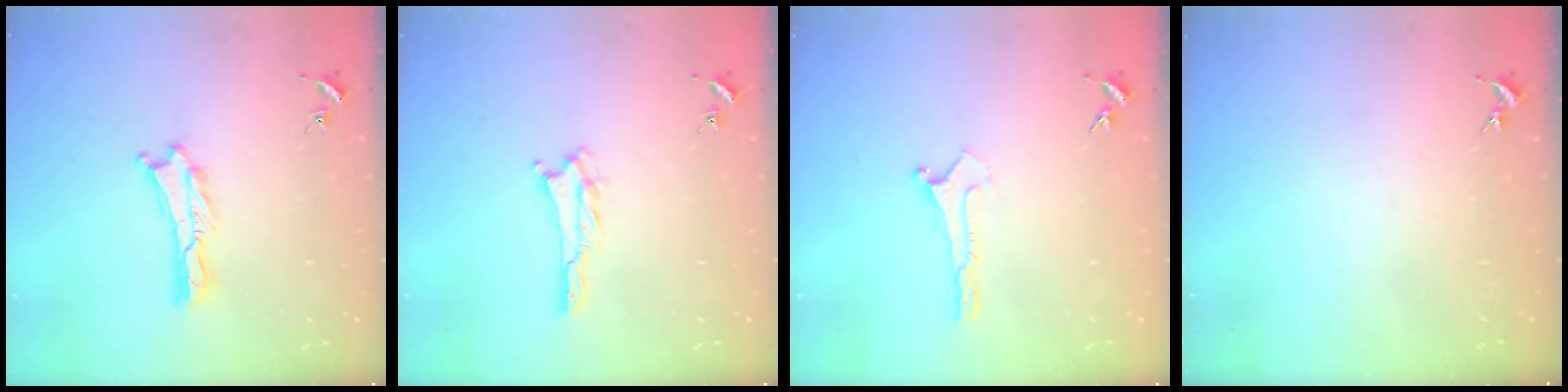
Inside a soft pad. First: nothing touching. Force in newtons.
{"total": 1.4, "press": 1.4, "slide": 0.2}
{"total": 0.0}
{"total": 0.0}